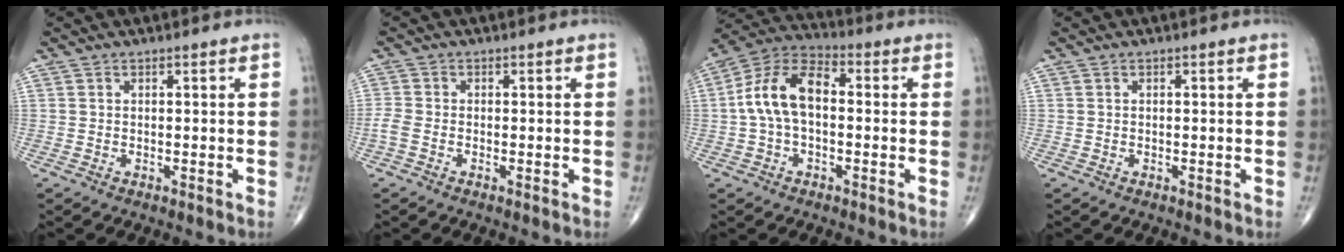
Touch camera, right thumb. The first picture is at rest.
{"total": 2.2, "force": [-0.9, 1.1, 1.7], "torque": [-0.049, 0.000, -0.027]}
{"total": 11.8, "force": [0.0, 6.8, 9.6], "torque": [-0.184, 0.036, -0.011]}
{"total": 0.0}